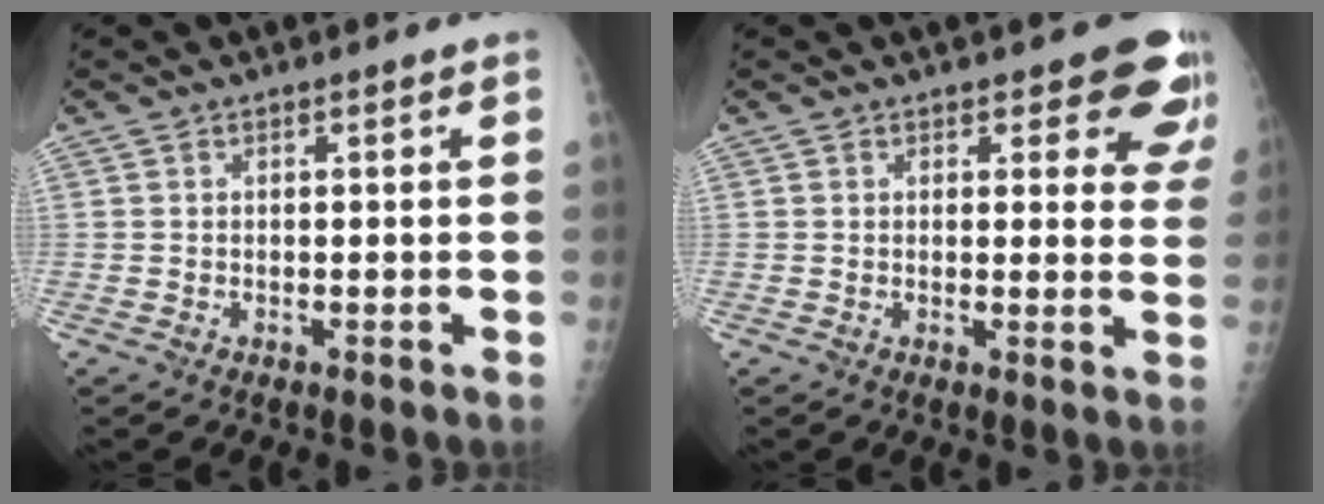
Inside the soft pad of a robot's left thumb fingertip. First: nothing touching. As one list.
[{"total": 8.2, "force": [6.5, 3.5, 3.6], "torque": [0.008, -0.034, 0.053]}]